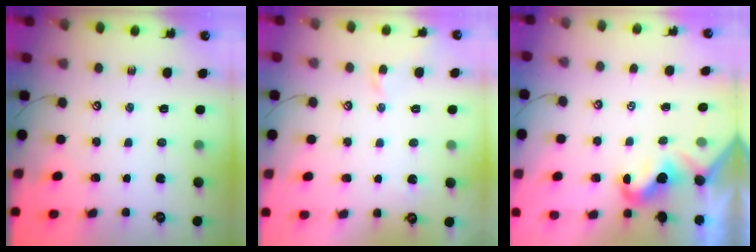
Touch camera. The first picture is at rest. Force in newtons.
{"total": 0.9, "press": 0.7, "slide": 0.6}
{"total": 1.9, "press": 1.8, "slide": 0.6}